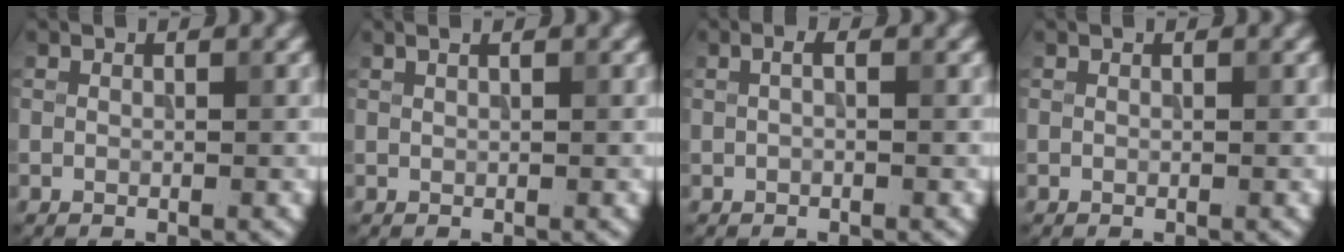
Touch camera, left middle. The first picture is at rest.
{"total": 1.1, "force": [0.7, 0.4, 0.7], "torque": [-0.004, -0.003, 0.005]}
{"total": 0.8, "force": [0.0, 0.2, 0.8], "torque": [-0.016, 0.002, 0.000]}
{"total": 0.0}